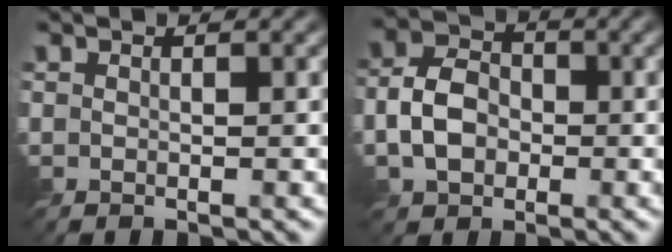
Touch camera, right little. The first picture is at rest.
{"total": 4.5, "force": [-1.4, 3.4, 2.7], "torque": [-0.050, 0.004, -0.032]}